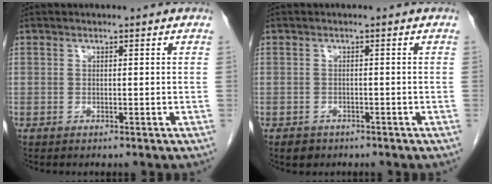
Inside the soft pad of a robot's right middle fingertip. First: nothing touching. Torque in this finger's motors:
{"motor_torque": [0.27, -0.10, -0.01, 0.01]}